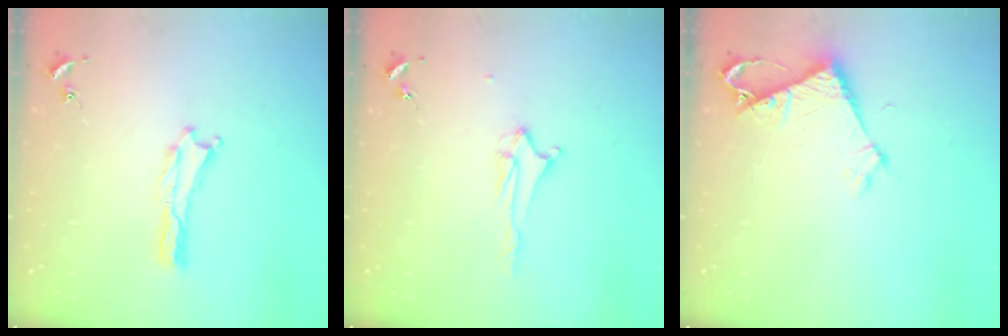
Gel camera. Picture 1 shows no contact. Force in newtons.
{"total": 2.2, "press": 2.2, "slide": 0.3}
{"total": 5.1, "press": 5.1, "slide": 0.4}